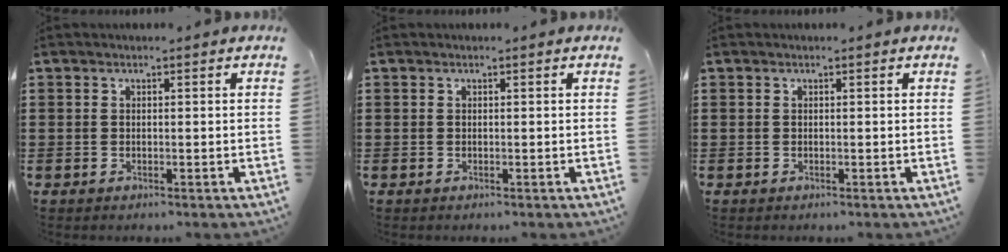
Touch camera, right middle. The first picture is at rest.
{"total": 0.0}
{"total": 0.0}